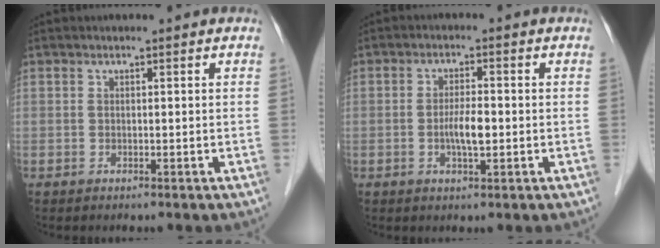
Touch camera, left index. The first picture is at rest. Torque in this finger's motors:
{"motor_torque": [0.60, 0.30, 0.10, 0.03]}